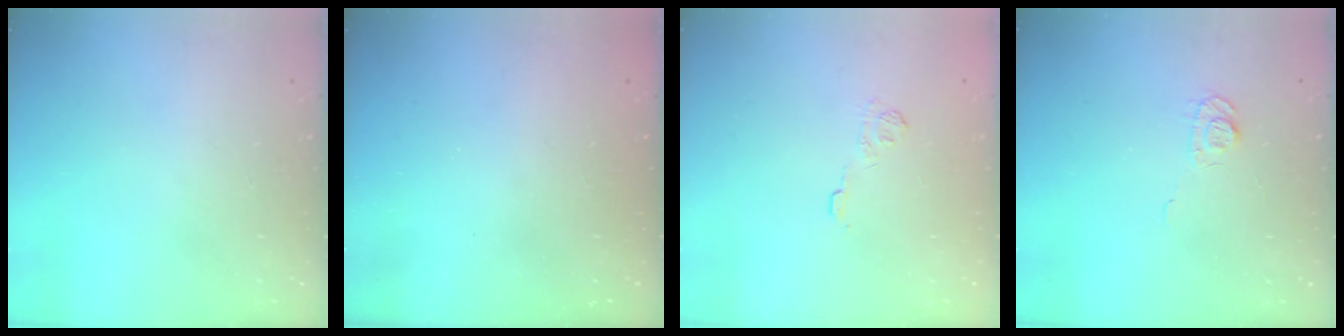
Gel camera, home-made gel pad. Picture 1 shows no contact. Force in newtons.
{"total": 2.6, "press": 2.4, "slide": 0.8}
{"total": 4.1, "press": 3.8, "slide": 1.5}
{"total": 5.5, "press": 5.4, "slide": 0.9}